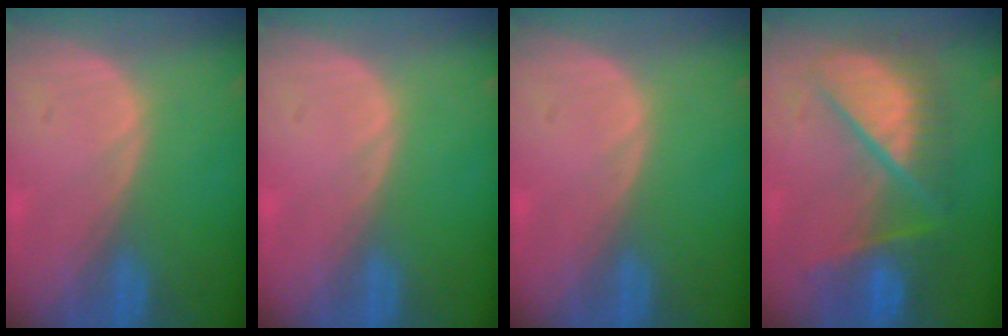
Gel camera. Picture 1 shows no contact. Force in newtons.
{"total": 0.0}
{"total": 0.0}
{"total": 9.9, "press": 9.9, "slide": 1.0}